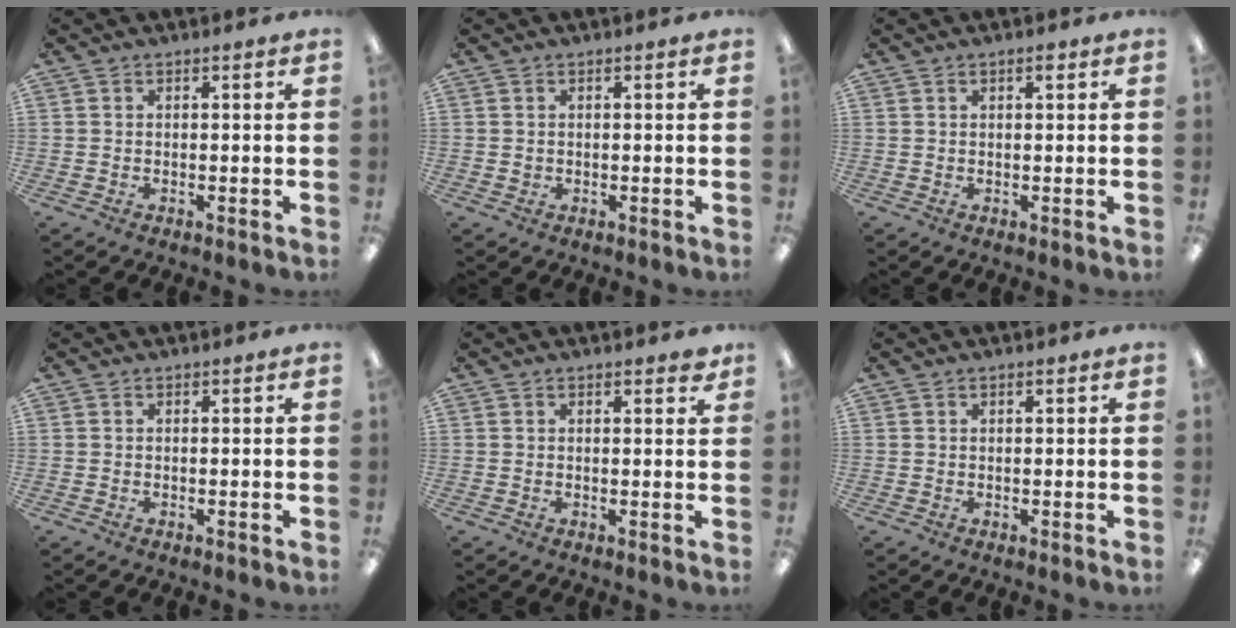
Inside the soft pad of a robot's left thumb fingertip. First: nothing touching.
{"total": 0.7, "force": [0.1, 0.6, 0.3], "torque": [-0.007, 0.005, 0.000]}
{"total": 1.5, "force": [0.9, 0.4, 1.2], "torque": [-0.017, 0.000, 0.012]}
{"total": 0.0}
{"total": 1.7, "force": [1.3, 0.5, 0.9], "torque": [-0.003, -0.006, 0.020]}
{"total": 0.6, "force": [0.4, 0.1, 0.5], "torque": [-0.009, 0.001, 0.006]}